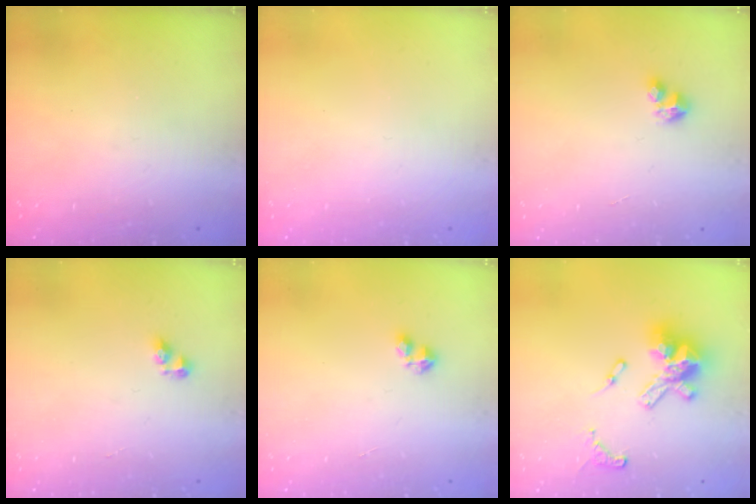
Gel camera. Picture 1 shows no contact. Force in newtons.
{"total": 0.0}
{"total": 2.8, "press": 2.8, "slide": 0.2}
{"total": 3.9, "press": 3.8, "slide": 0.4}
{"total": 1.9, "press": 1.9, "slide": 0.4}
{"total": 15.9, "press": 15.9, "slide": 1.7}